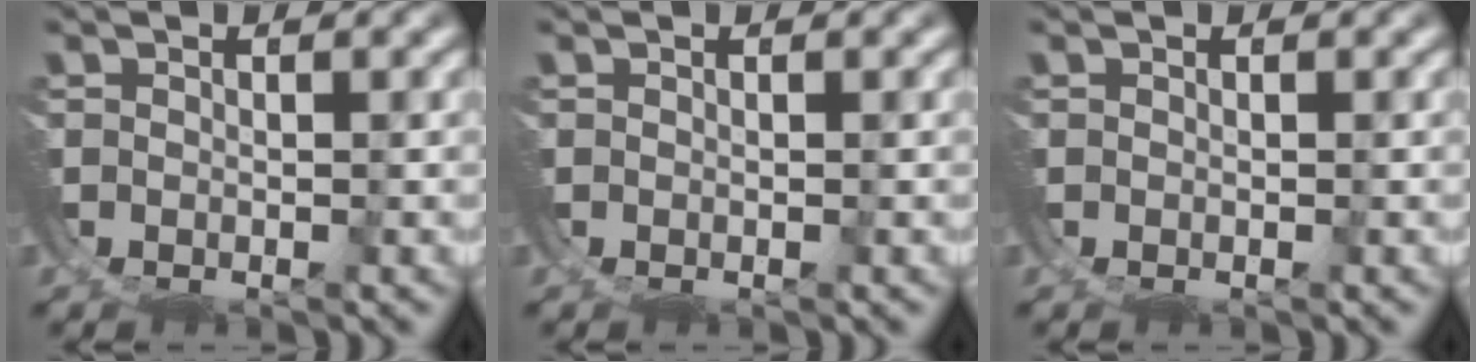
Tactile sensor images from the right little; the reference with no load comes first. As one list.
[{"total": 0.0}, {"total": 0.0}]